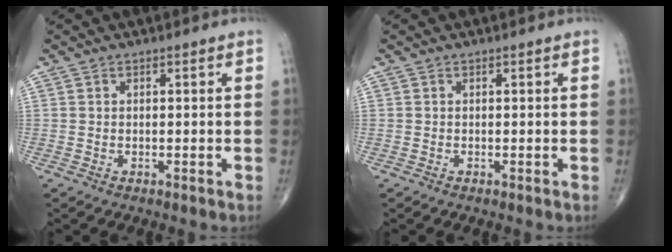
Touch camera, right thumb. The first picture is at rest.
{"total": 0.0}